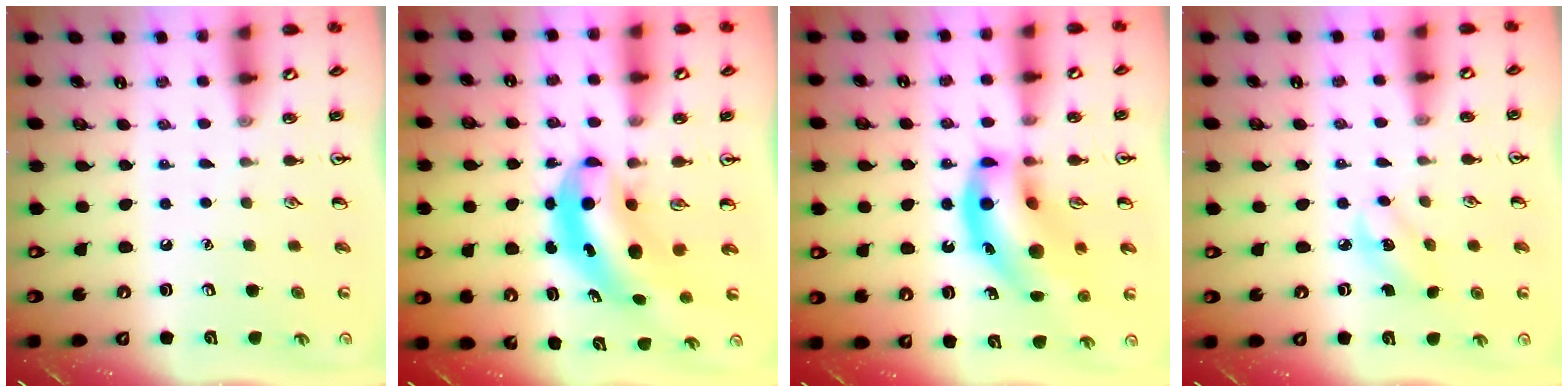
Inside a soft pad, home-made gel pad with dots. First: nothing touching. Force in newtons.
{"total": 5.7, "press": 5.6, "slide": 1.3}
{"total": 17.3, "press": 16.7, "slide": 4.8}
{"total": 2.8, "press": 2.7, "slide": 0.9}